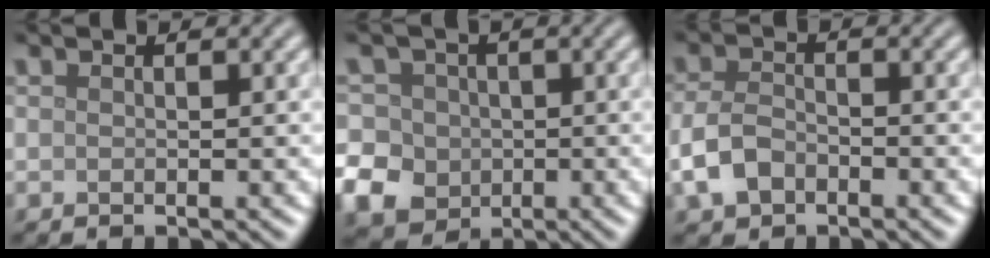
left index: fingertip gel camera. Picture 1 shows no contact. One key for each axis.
{"total": 8.6, "fx": -2.3, "fy": 7.7, "fz": 3.0, "tx": -0.068, "ty": -0.001, "tz": -0.072}
{"total": 3.3, "fx": -1.6, "fy": 2.2, "fz": 1.9, "tx": -0.043, "ty": -0.001, "tz": -0.039}